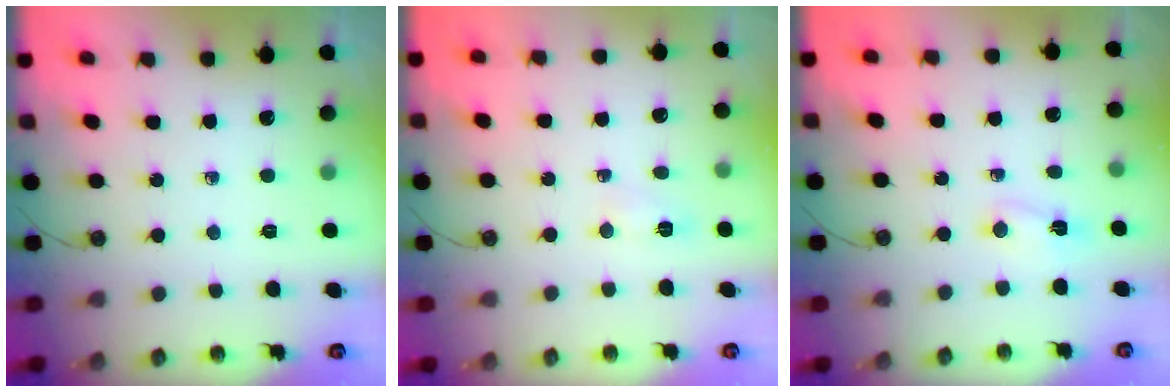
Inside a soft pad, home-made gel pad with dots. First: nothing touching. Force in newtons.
{"total": 3.0, "press": 2.8, "slide": 1.1}
{"total": 3.4, "press": 2.6, "slide": 2.2}